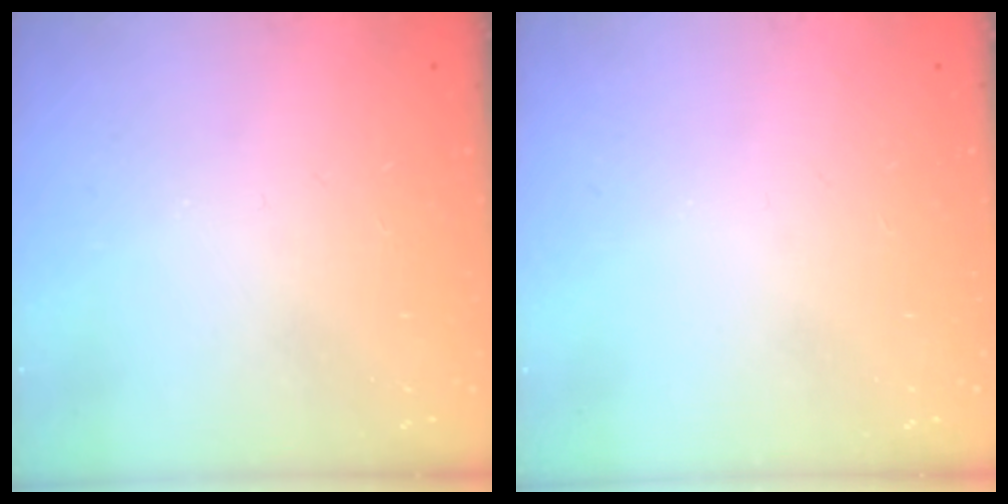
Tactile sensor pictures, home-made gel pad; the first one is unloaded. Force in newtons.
{"total": 0.0}